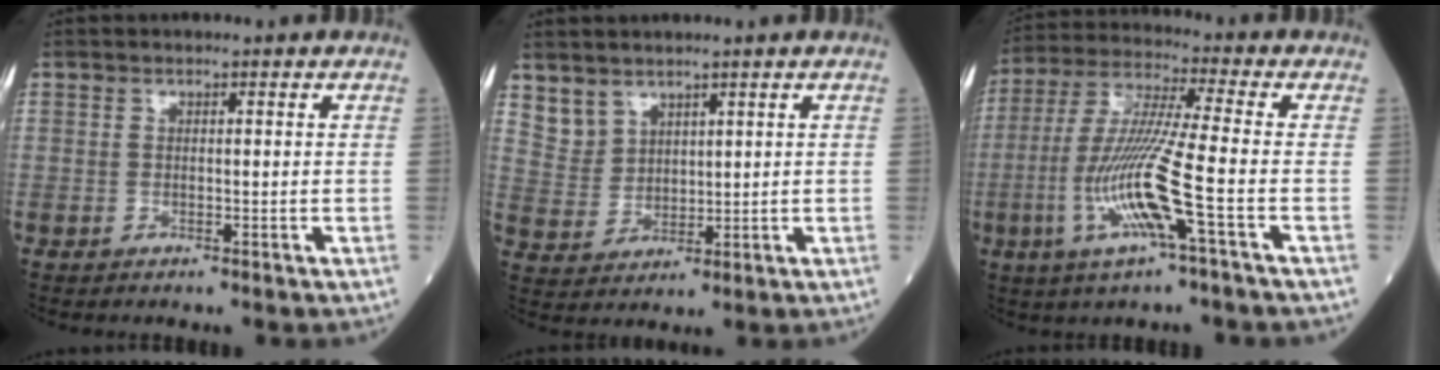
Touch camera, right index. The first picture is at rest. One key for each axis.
{"total": 4.2, "fx": 3.2, "fy": 2.6, "fz": 0.3, "tx": -0.013, "ty": 0.007, "tz": 0.077}
{"total": 12.9, "fx": -4.1, "fy": -0.3, "fz": 12.2, "tx": -0.256, "ty": -0.008, "tz": -0.086}